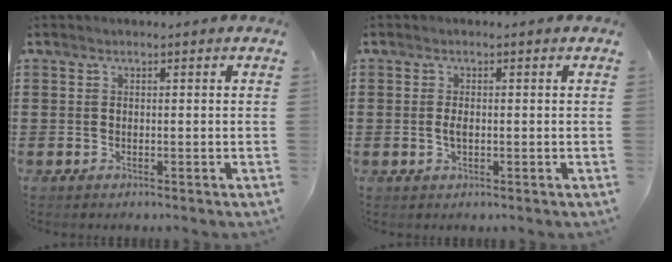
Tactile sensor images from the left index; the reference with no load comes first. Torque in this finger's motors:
{"motor_torque": [0.55, 0.44, 0.14, 0.04]}